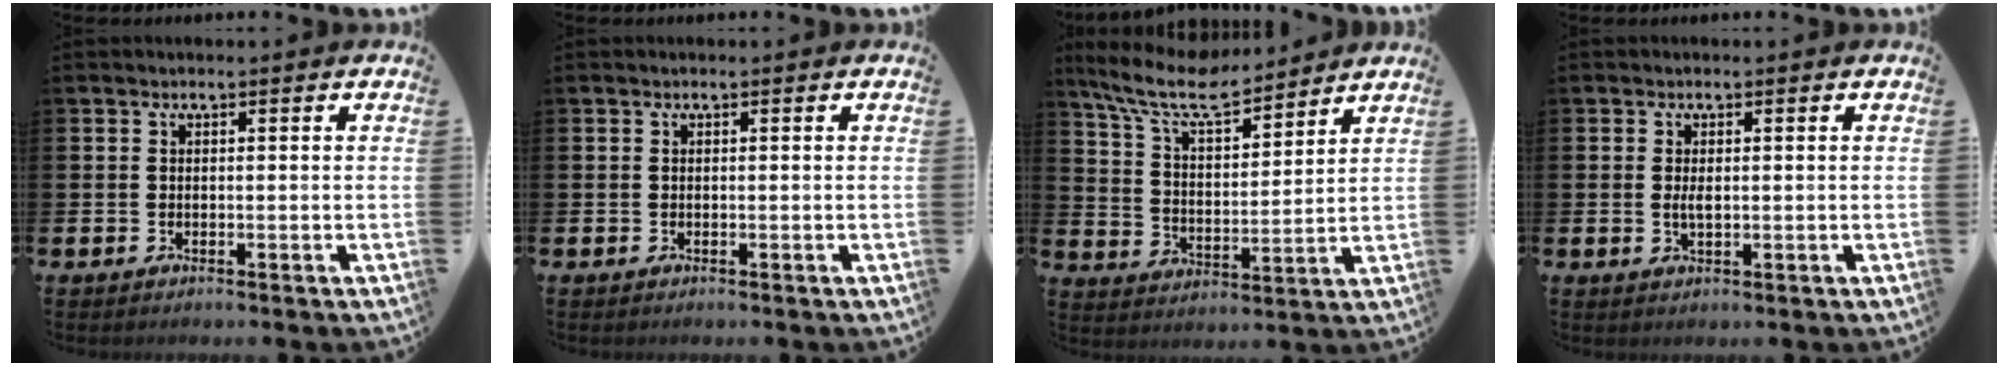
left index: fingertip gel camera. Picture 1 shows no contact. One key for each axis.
{"total": 0.0}
{"total": 9.4, "fx": 8.4, "fy": 2.1, "fz": 3.8, "tx": -0.107, "ty": -0.044, "tz": 0.149}
{"total": 1.6, "fx": 0.1, "fy": 0.6, "fz": 1.4, "tx": -0.025, "ty": 0.001, "tz": 0.000}